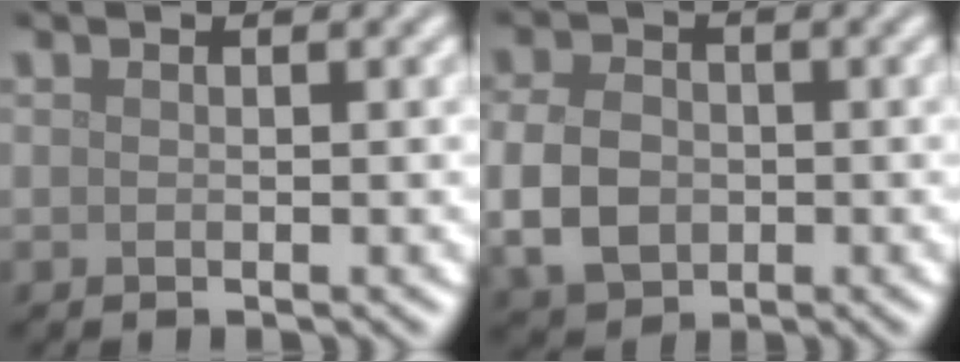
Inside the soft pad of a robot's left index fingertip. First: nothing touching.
{"total": 5.1, "force": [-0.9, 3.9, 3.1], "torque": [-0.074, -0.004, -0.023]}